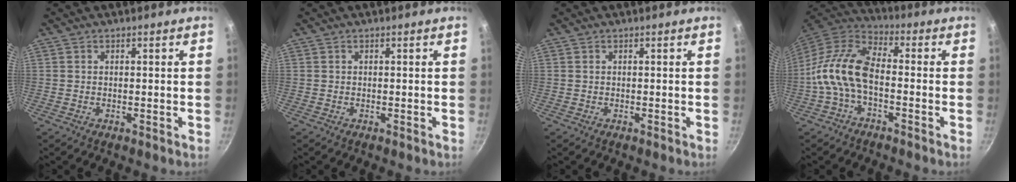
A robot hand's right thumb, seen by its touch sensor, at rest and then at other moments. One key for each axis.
{"total": 0.0}
{"total": 0.0}
{"total": 12.3, "fx": -2.8, "fy": 6.6, "fz": 10.0, "tx": -0.191, "ty": 0.043, "tz": -0.070}